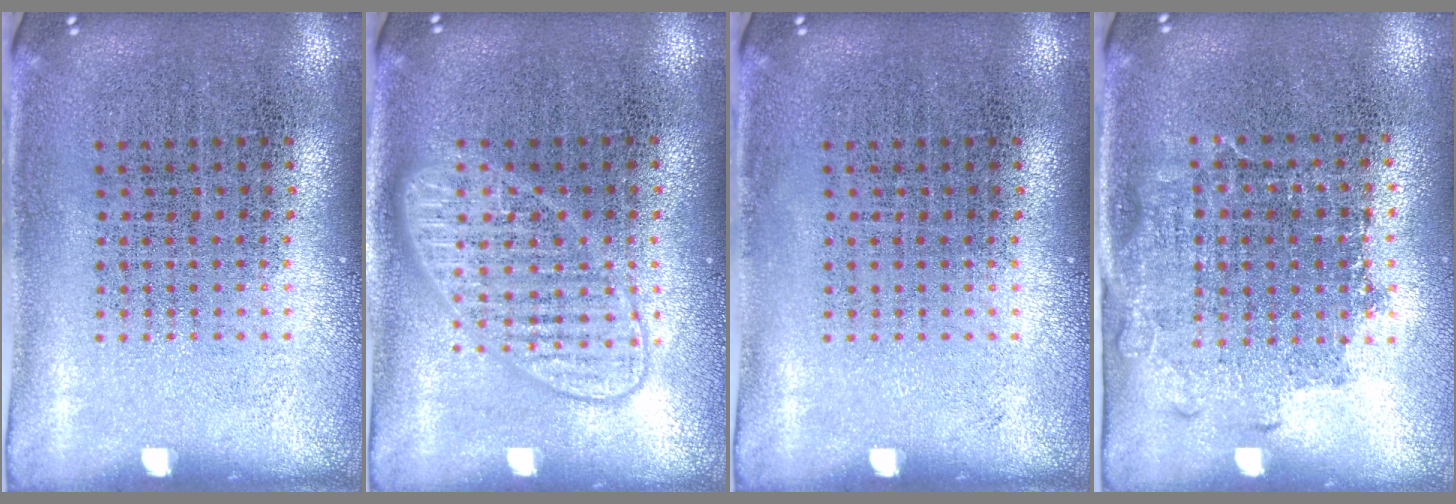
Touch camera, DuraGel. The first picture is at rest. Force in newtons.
{"total": 2.8, "press": 2.7, "slide": 0.4}
{"total": 0.0}
{"total": 1.3, "press": 1.1, "slide": 0.8}